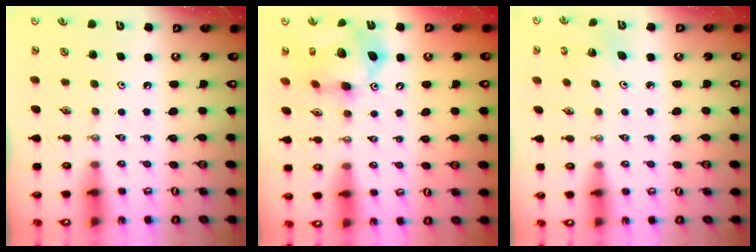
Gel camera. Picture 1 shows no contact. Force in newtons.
{"total": 14.2, "press": 14.1, "slide": 1.3}
{"total": 2.3, "press": 2.3, "slide": 0.2}